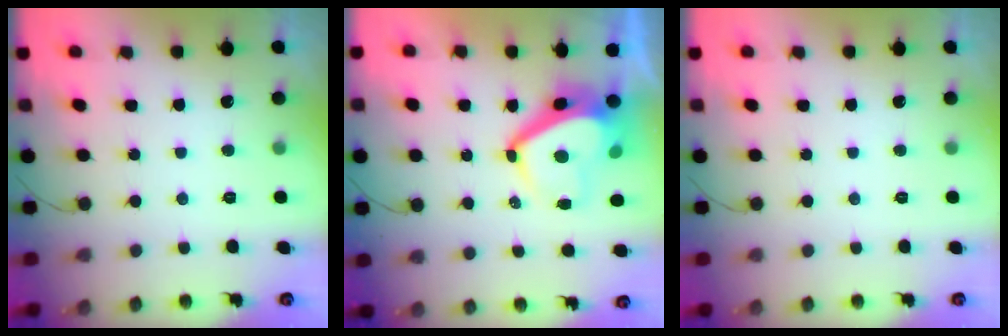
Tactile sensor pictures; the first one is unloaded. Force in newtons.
{"total": 8.8, "press": 8.7, "slide": 1.4}
{"total": 0.0}